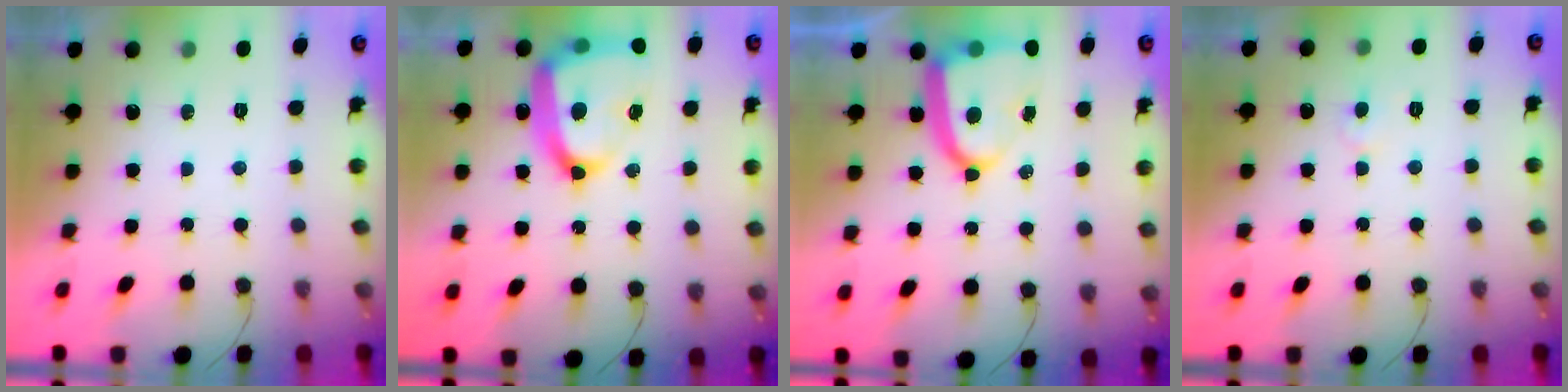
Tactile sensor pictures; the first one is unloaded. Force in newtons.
{"total": 21.8, "press": 21.7, "slide": 1.8}
{"total": 14.7, "press": 14.6, "slide": 1.5}
{"total": 3.5, "press": 3.4, "slide": 0.4}